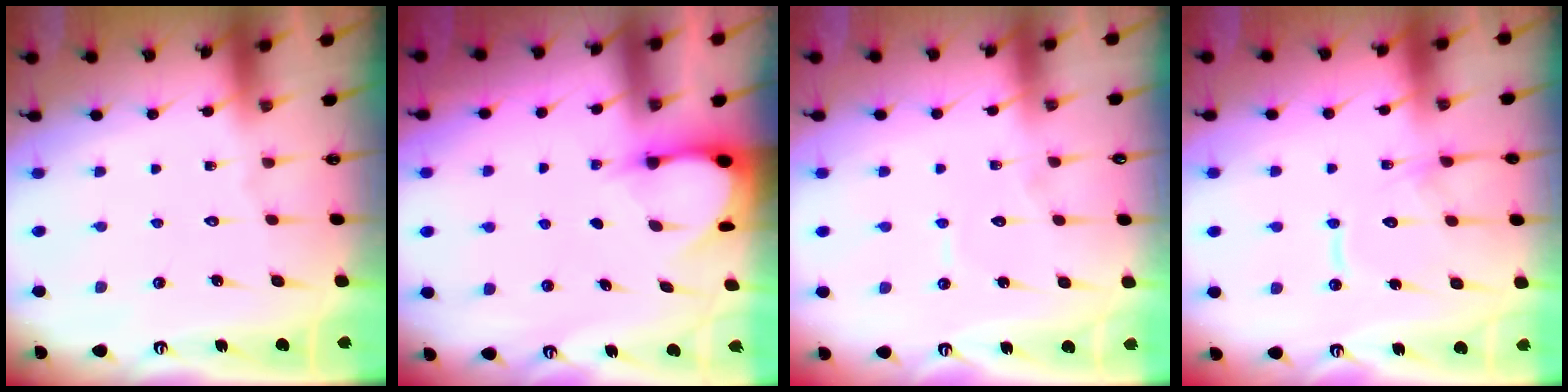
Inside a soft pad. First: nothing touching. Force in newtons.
{"total": 3.3, "press": 3.2, "slide": 0.4}
{"total": 4.5, "press": 4.5, "slide": 0.2}
{"total": 12.3, "press": 12.3, "slide": 1.2}